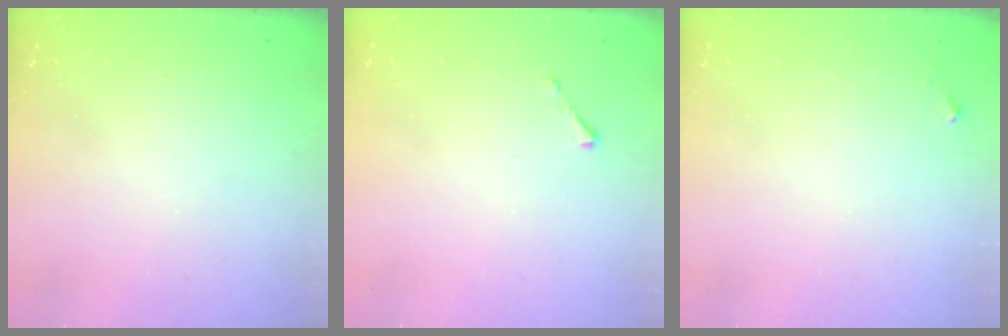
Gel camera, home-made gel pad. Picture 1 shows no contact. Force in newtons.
{"total": 2.5, "press": 2.5, "slide": 0.3}
{"total": 2.8, "press": 2.8, "slide": 0.2}